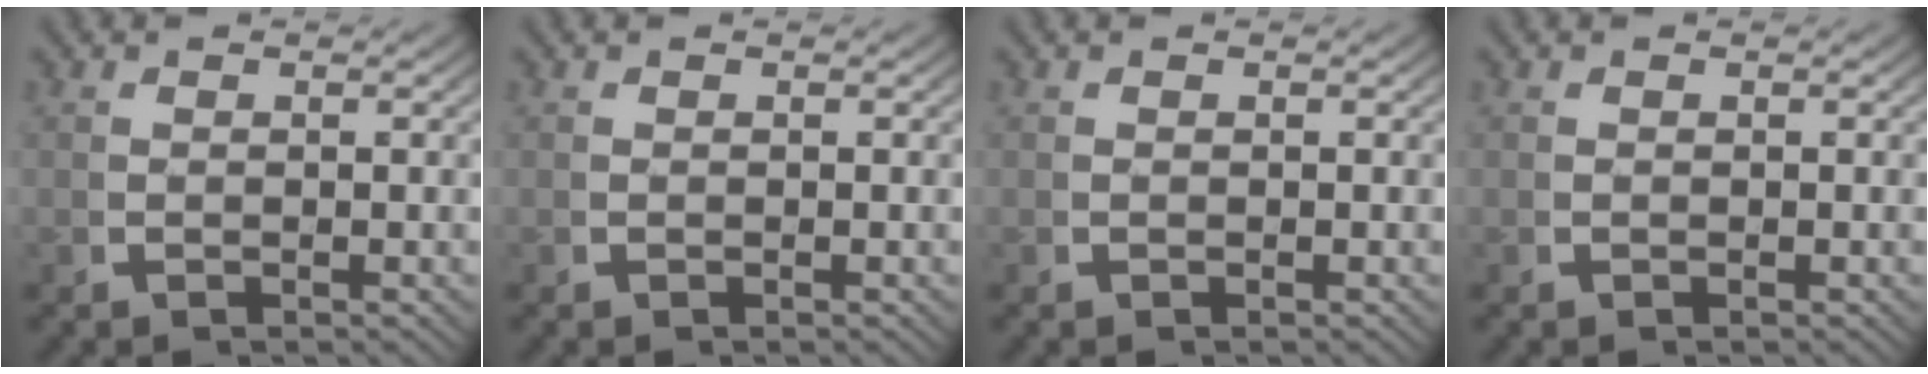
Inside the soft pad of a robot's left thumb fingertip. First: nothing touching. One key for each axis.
{"total": 0.0}
{"total": 0.0}
{"total": 0.0}